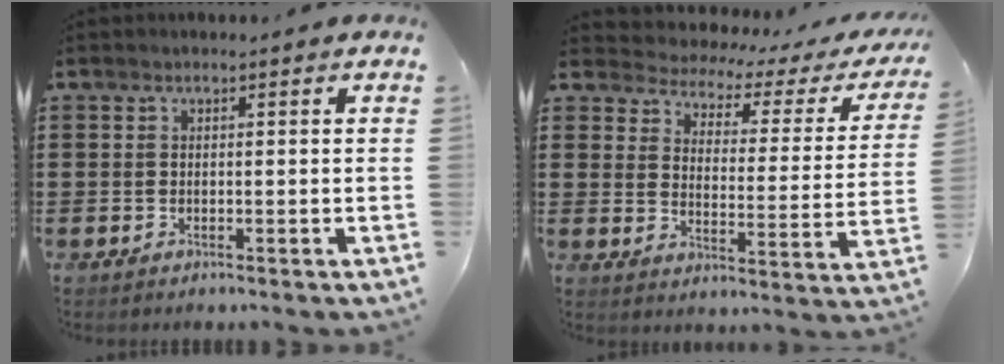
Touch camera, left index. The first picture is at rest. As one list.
[{"total": 2.4, "force": [2.1, 1.0, 0.7], "torque": [-0.033, -0.021, 0.024]}]